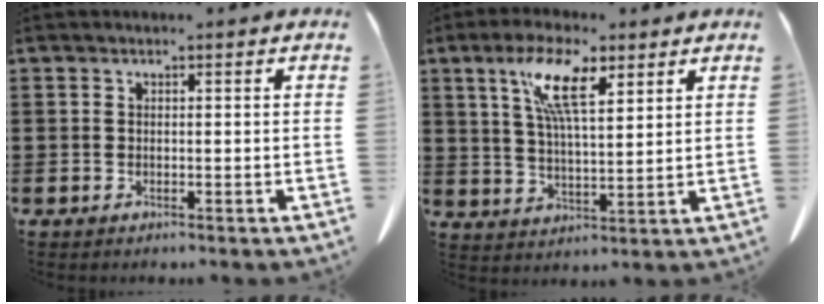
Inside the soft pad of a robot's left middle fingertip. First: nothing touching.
{"total": 9.9, "force": [5.6, 2.7, 7.7], "torque": [-0.161, 0.001, 0.099]}